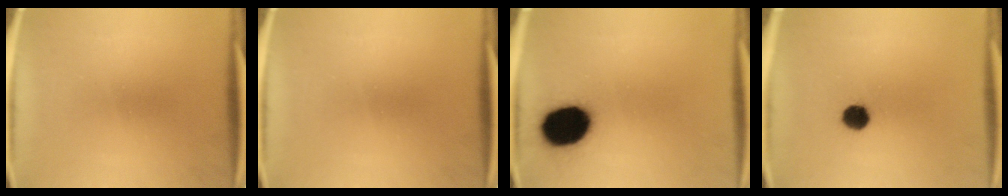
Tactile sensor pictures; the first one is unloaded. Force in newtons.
{"total": 0.0}
{"total": 16.0}
{"total": 4.7}